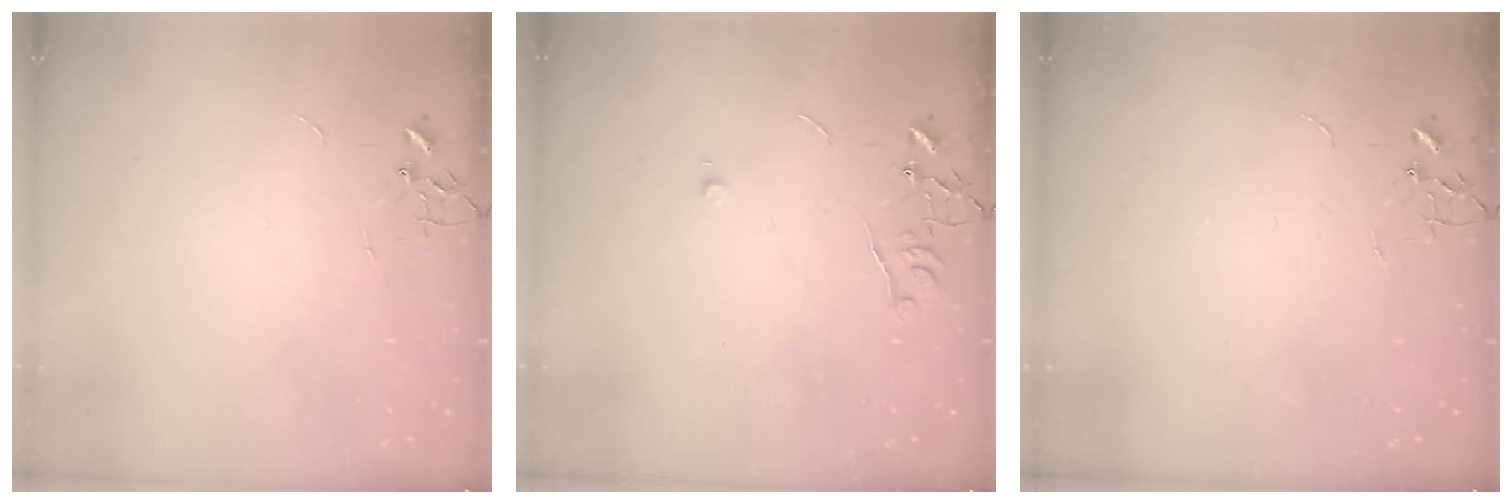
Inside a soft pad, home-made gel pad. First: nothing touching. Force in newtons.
{"total": 5.2, "press": 5.2, "slide": 0.6}
{"total": 0.0}